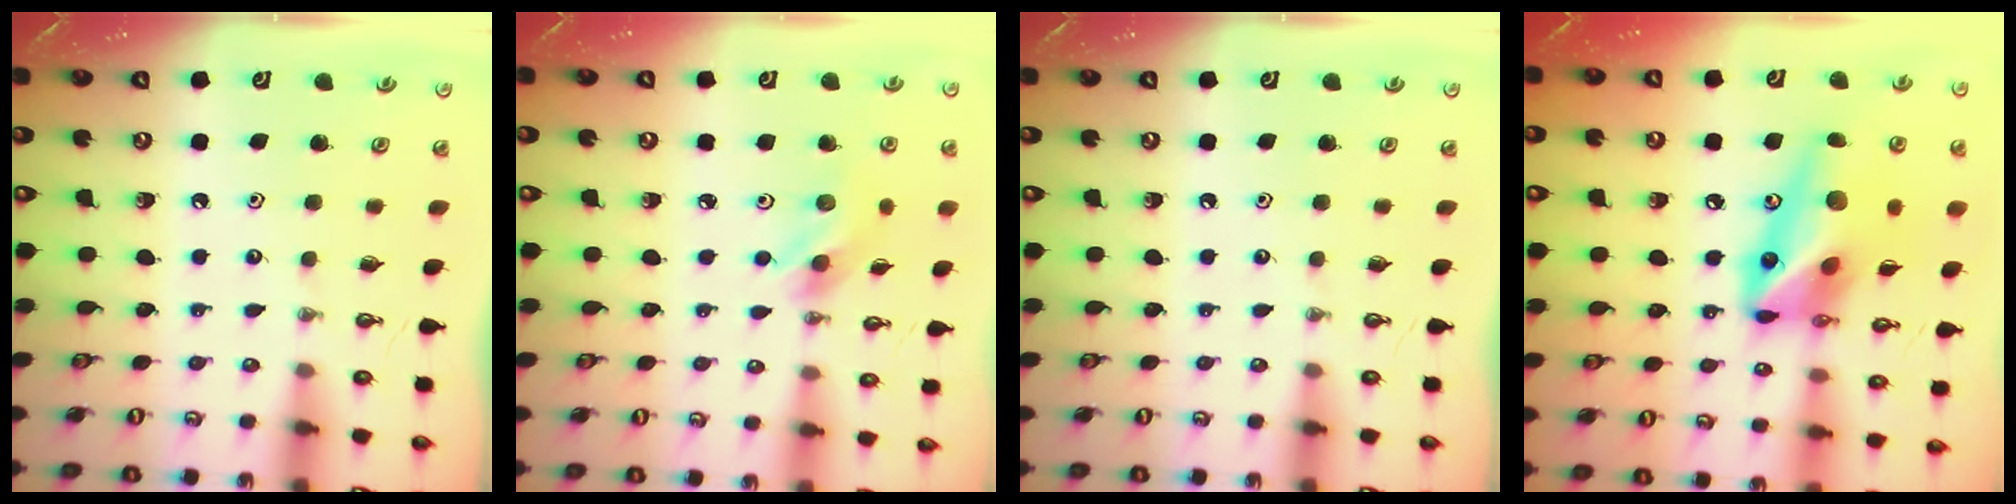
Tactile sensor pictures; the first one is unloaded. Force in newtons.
{"total": 6.7, "press": 6.7, "slide": 0.6}
{"total": 0.0}
{"total": 17.3, "press": 17.0, "slide": 3.2}